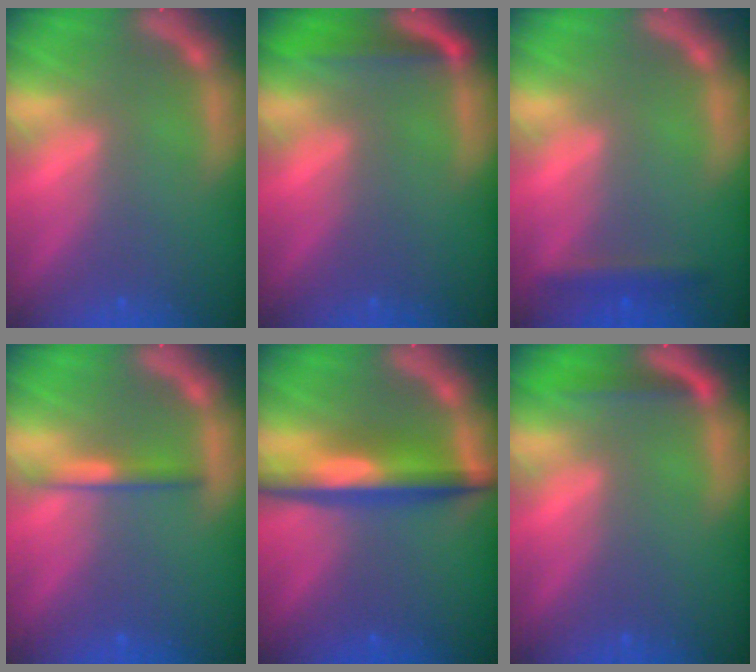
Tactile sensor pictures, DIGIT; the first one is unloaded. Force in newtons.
{"total": 3.0}
{"total": 1.9}
{"total": 2.0}
{"total": 6.0}
{"total": 1.9}